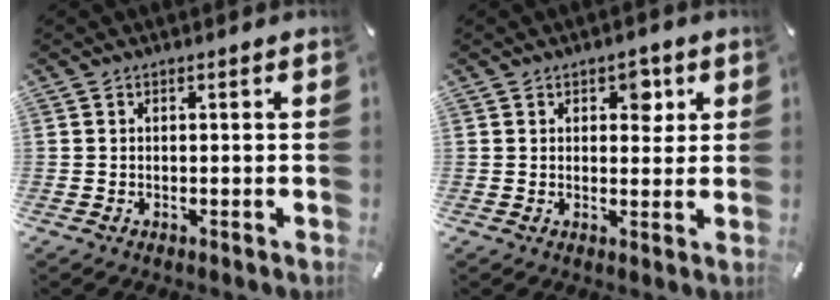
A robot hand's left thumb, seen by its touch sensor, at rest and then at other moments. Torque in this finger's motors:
{"motor_torque": [0.66, 0.69, 0.15, -0.31, 0.06]}